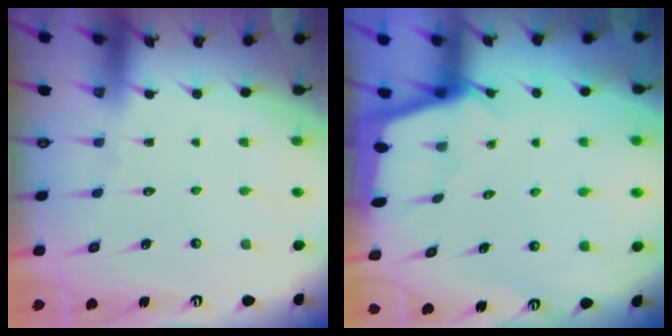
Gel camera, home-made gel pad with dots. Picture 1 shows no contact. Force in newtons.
{"total": 2.2, "press": 2.2, "slide": 0.3}